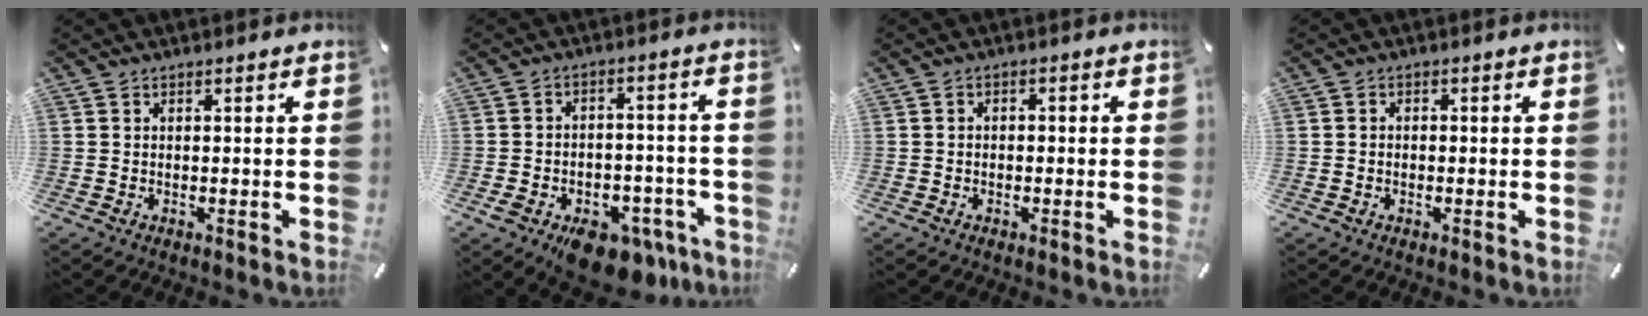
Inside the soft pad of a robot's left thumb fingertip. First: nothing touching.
{"total": 11.2, "force": [-6.4, 7.0, 6.0], "torque": [-0.063, 0.047, -0.098]}
{"total": 1.4, "force": [-0.8, 0.9, 0.7], "torque": [-0.014, 0.006, -0.017]}
{"total": 1.1, "force": [-0.5, 0.9, 0.4], "torque": [-0.007, 0.005, -0.012]}